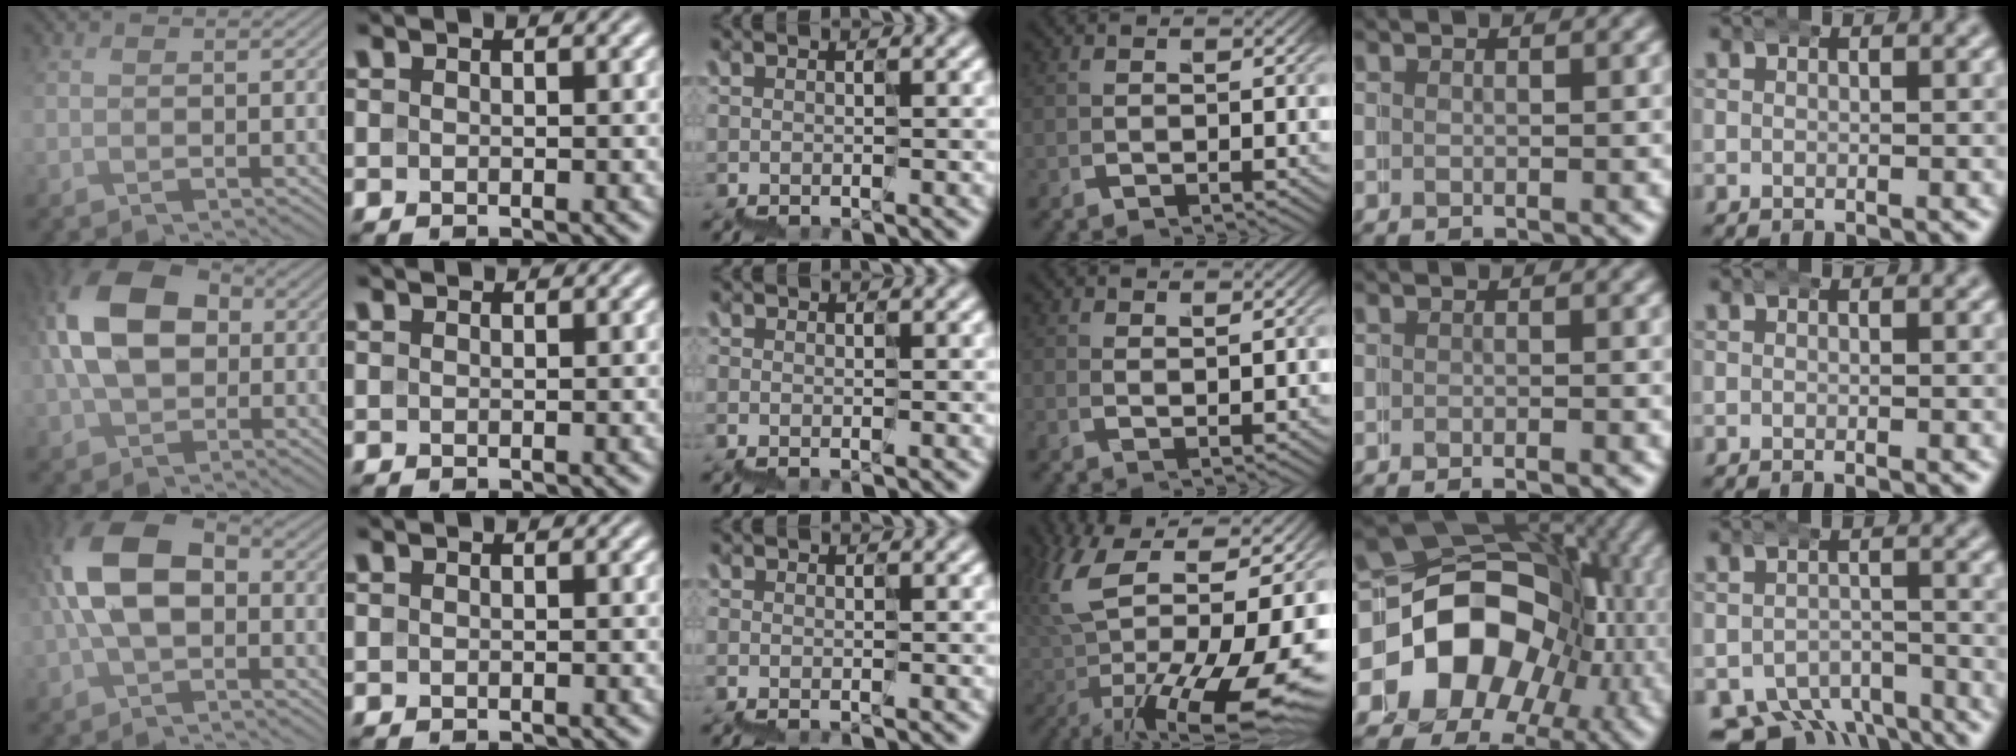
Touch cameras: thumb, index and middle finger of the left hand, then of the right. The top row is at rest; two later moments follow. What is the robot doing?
{"motion": "wrap", "object": "belt"}